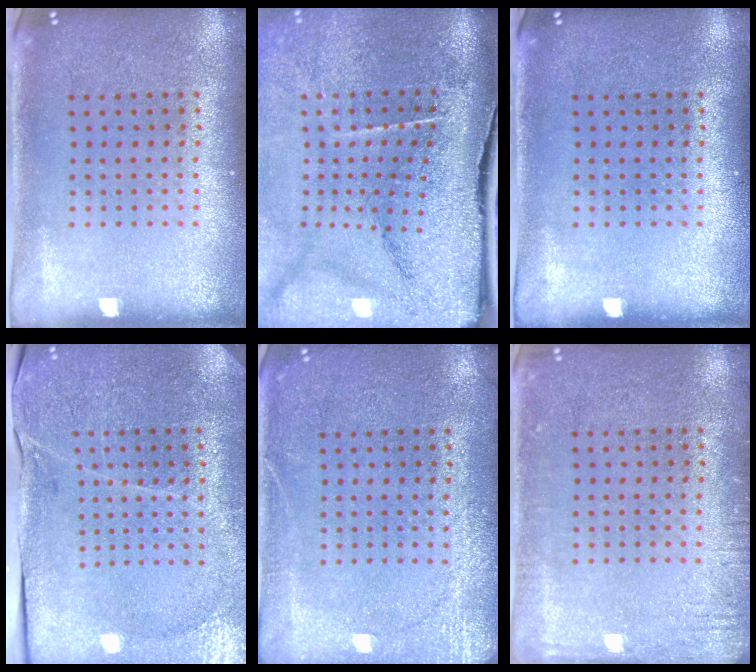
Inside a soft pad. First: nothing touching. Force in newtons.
{"total": 4.8, "press": 3.8, "slide": 3.0}
{"total": 0.0}
{"total": 3.3, "press": 3.3, "slide": 0.4}
{"total": 3.5, "press": 3.4, "slide": 0.5}
{"total": 2.0, "press": 1.9, "slide": 0.2}